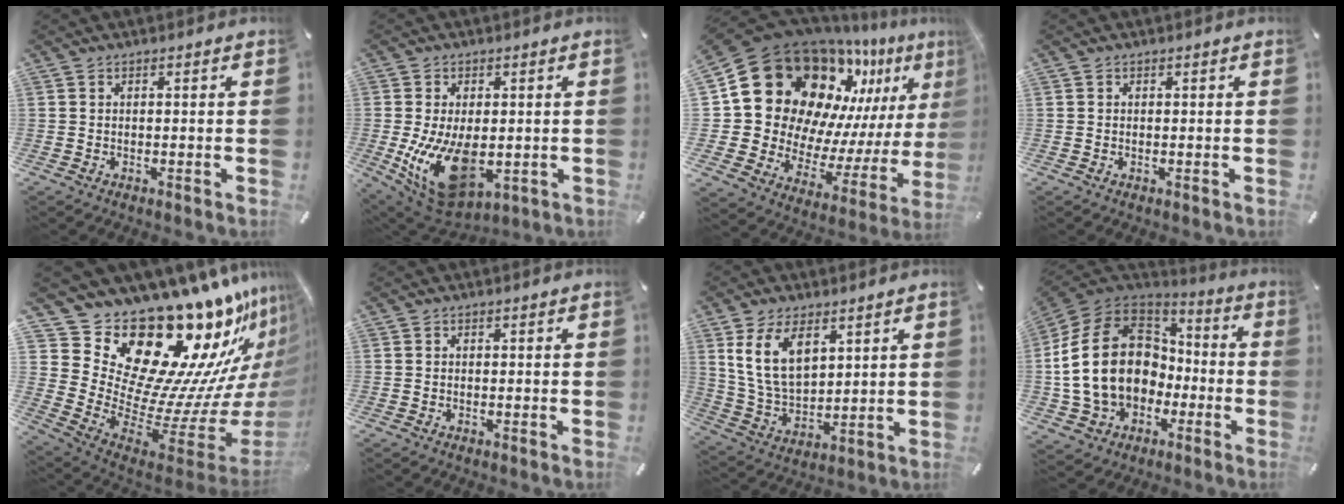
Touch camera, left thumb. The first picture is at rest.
{"total": 15.5, "force": [-2.2, 9.5, 12.1], "torque": [-0.239, -0.010, -0.026]}
{"total": 22.2, "force": [13.3, 15.2, 9.0], "torque": [-0.145, -0.125, 0.269]}
{"total": 0.0}
{"total": 29.8, "force": [17.7, 16.4, 17.6], "torque": [-0.254, -0.222, 0.370]}
{"total": 0.0}
{"total": 11.6, "force": [5.8, 7.0, 7.2], "torque": [-0.161, -0.017, 0.106]}
{"total": 21.0, "force": [-1.4, 16.6, 12.8], "torque": [-0.276, 0.022, -0.018]}